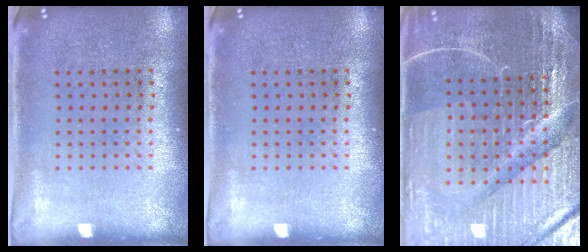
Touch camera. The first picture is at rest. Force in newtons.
{"total": 0.0}
{"total": 5.2, "press": 4.9, "slide": 1.8}